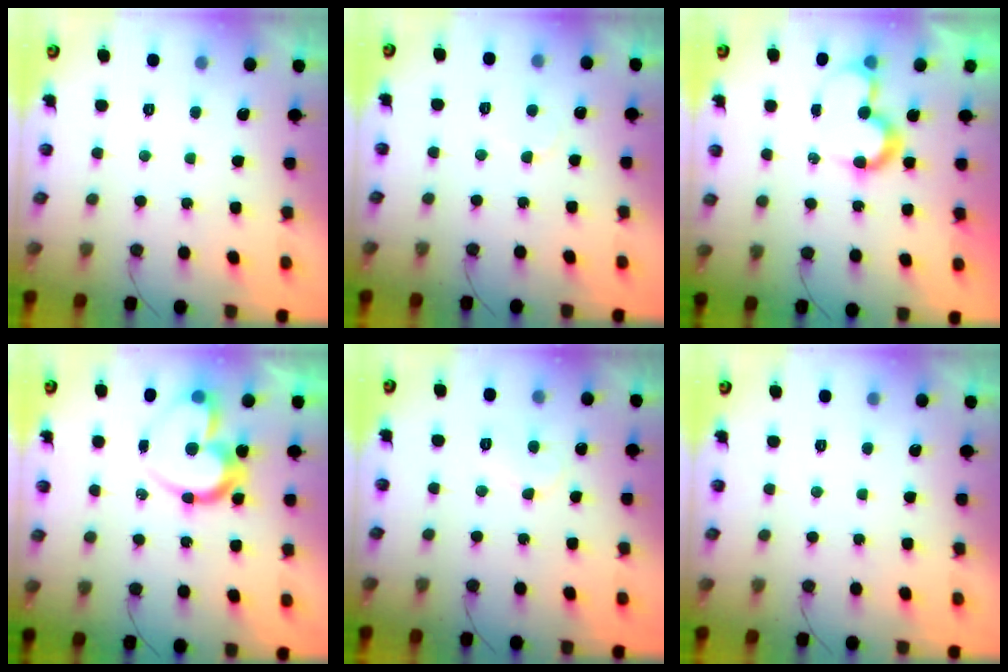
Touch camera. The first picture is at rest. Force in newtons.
{"total": 2.7, "press": 2.7, "slide": 0.2}
{"total": 8.3, "press": 8.3, "slide": 0.1}
{"total": 15.2, "press": 15.1, "slide": 1.2}
{"total": 6.7, "press": 6.7, "slide": 0.5}
{"total": 0.0}